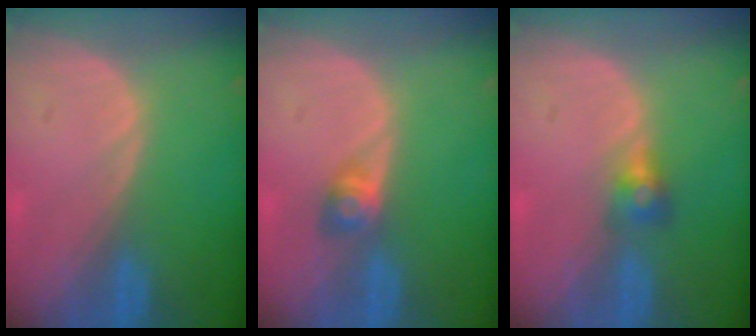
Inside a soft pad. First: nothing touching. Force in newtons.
{"total": 2.7, "press": 2.5, "slide": 1.1}
{"total": 2.7, "press": 2.5, "slide": 0.9}